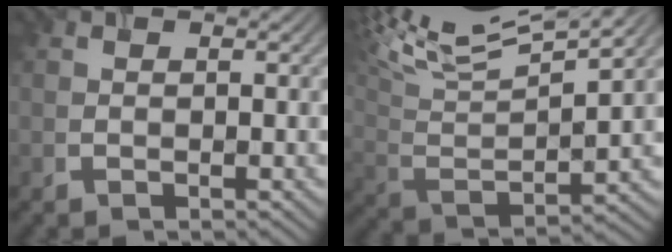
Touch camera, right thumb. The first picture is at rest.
{"total": 14.4, "force": [8.9, 4.0, 10.6], "torque": [-0.243, 0.034, 0.120]}